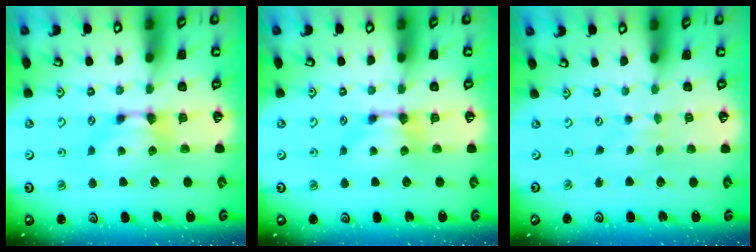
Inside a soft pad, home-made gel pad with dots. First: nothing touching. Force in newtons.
{"total": 0.0}
{"total": 3.5, "press": 3.5, "slide": 0.1}